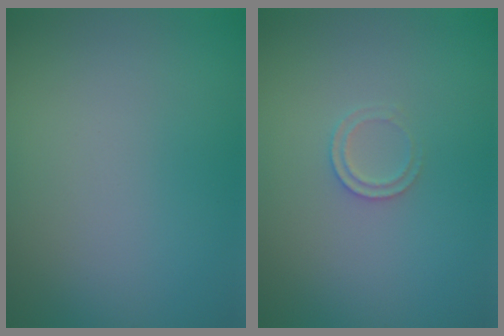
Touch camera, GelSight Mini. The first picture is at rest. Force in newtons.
{"total": 1.2, "press": 1.2, "slide": 0.2}